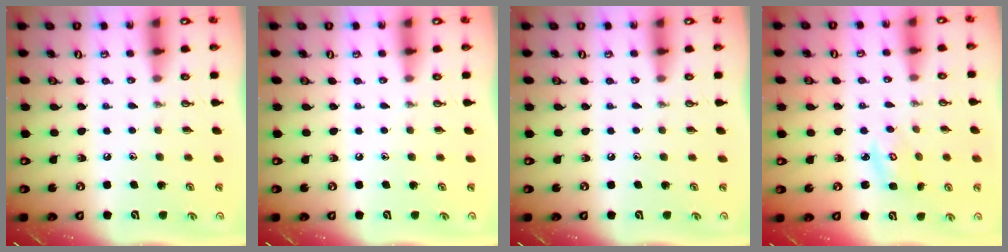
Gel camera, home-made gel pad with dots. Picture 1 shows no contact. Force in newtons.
{"total": 0.0}
{"total": 0.0}
{"total": 3.4, "press": 3.4, "slide": 0.2}